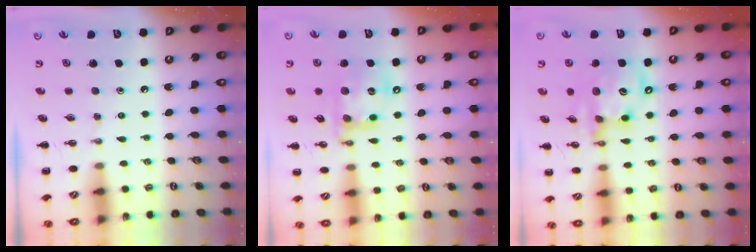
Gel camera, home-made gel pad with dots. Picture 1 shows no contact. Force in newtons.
{"total": 15.4, "press": 15.1, "slide": 2.9}
{"total": 14.1, "press": 13.6, "slide": 3.6}